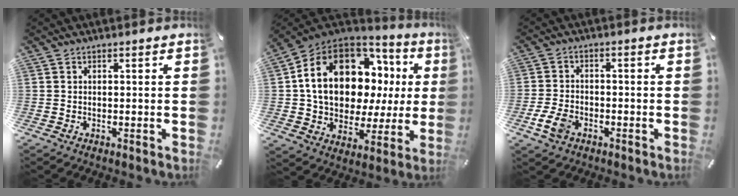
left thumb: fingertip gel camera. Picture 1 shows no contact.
{"total": 18.8, "force": [5.7, 13.1, 12.2], "torque": [-0.223, -0.034, 0.101]}
{"total": 5.5, "force": [-2.7, 3.6, 3.3], "torque": [-0.082, 0.008, -0.053]}